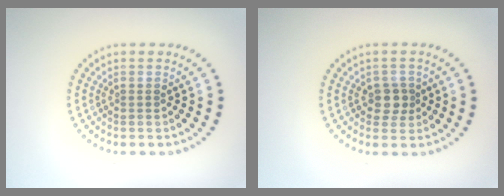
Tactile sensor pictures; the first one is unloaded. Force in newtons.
{"total": 1.9, "press": 1.7, "slide": 0.8}